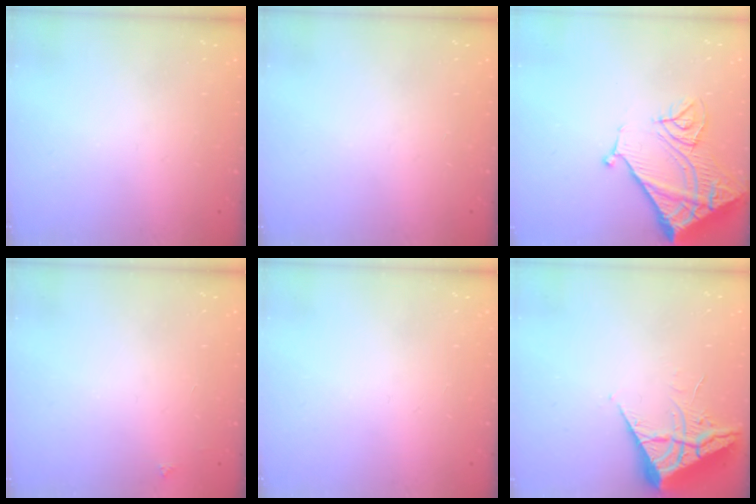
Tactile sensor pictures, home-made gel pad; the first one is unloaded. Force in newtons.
{"total": 0.0}
{"total": 18.4, "press": 18.3, "slide": 2.4}
{"total": 2.1, "press": 2.1, "slide": 0.3}
{"total": 0.0}
{"total": 6.5, "press": 6.4, "slide": 0.7}